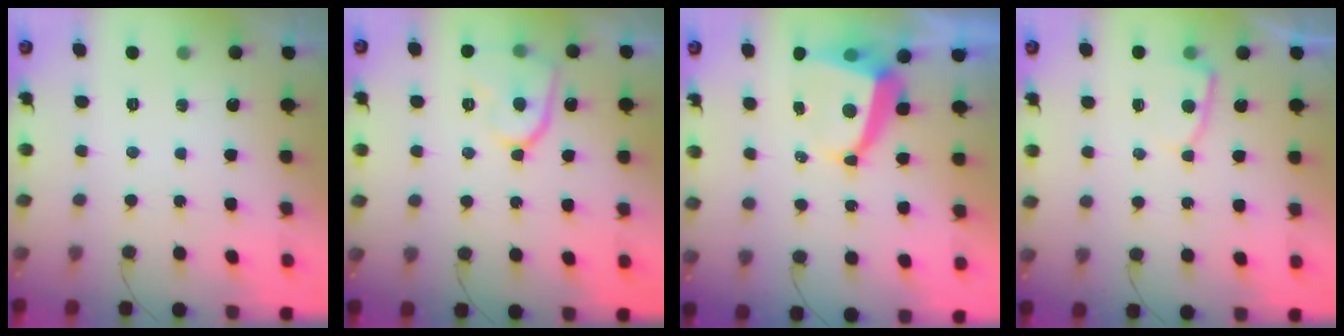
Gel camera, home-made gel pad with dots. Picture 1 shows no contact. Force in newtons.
{"total": 11.4, "press": 11.3, "slide": 1.5}
{"total": 7.2, "press": 7.1, "slide": 1.0}
{"total": 4.5, "press": 4.5, "slide": 0.5}